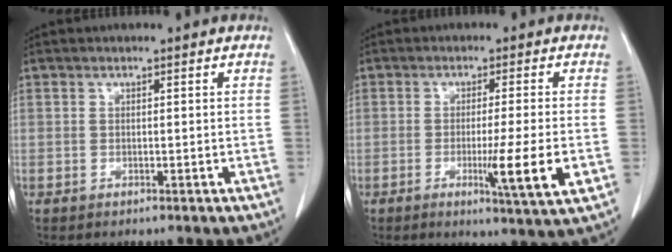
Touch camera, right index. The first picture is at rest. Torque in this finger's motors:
{"motor_torque": [1.32, -0.25, 0.69, 0.14]}